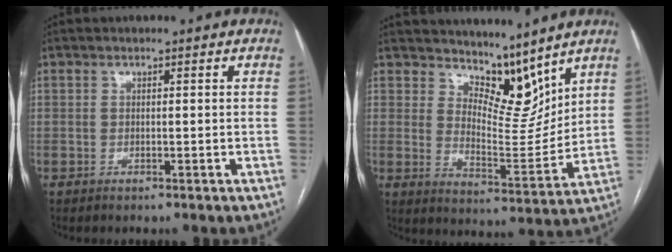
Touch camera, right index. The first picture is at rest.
{"total": 8.4, "force": [7.3, 2.8, 3.1], "torque": [-0.041, -0.015, 0.135]}